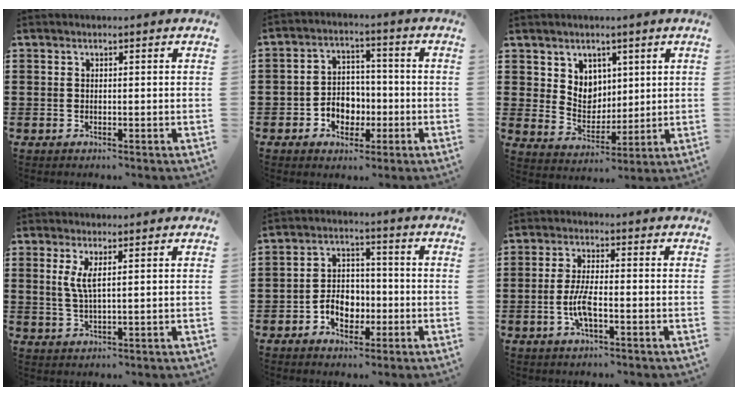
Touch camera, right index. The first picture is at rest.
{"total": 4.9, "force": [-1.7, 4.2, 1.8], "torque": [-0.026, 0.004, -0.036]}
{"total": 5.6, "force": [2.9, 4.6, 0.8], "torque": [-0.037, -0.004, 0.055]}
{"total": 3.4, "force": [1.1, 0.5, 3.2], "torque": [-0.067, -0.001, 0.018]}
{"total": 5.5, "force": [-2.0, 4.3, 2.8], "torque": [-0.041, 0.004, -0.040]}
{"total": 4.9, "force": [-1.5, 1.4, 4.5], "torque": [-0.104, -0.004, -0.036]}